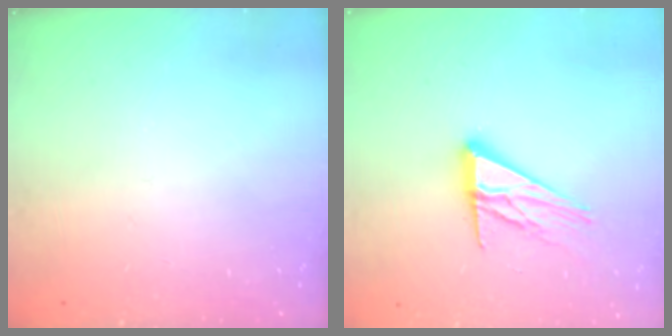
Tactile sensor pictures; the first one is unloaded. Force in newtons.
{"total": 12.7, "press": 12.6, "slide": 1.1}